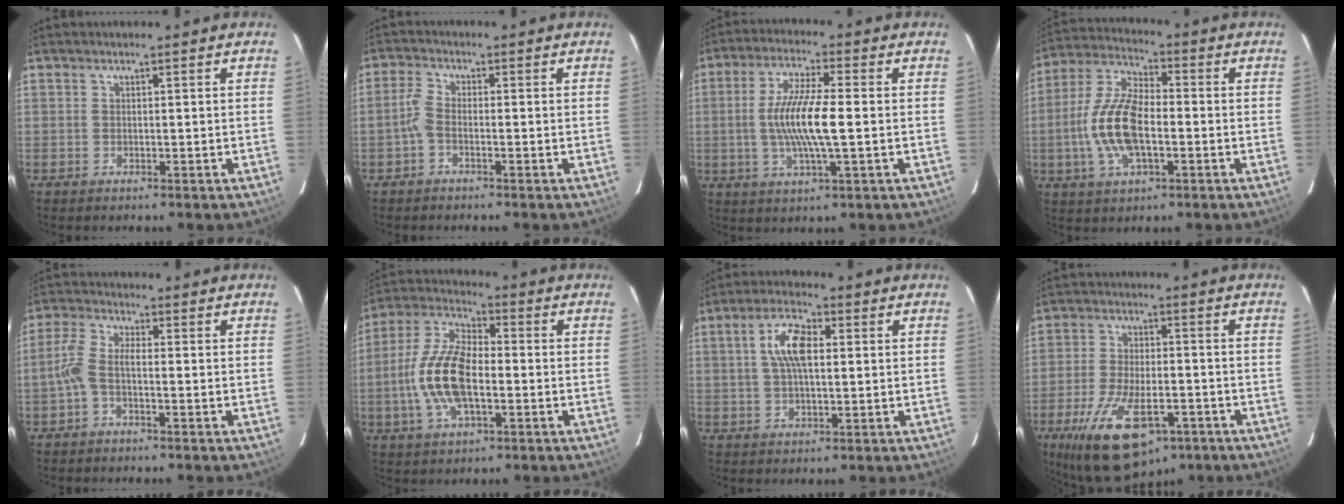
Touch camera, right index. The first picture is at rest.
{"total": 2.6, "force": [-1.3, 1.0, 2.0], "torque": [-0.055, 0.008, -0.029]}
{"total": 10.9, "force": [-0.7, 1.6, 10.8], "torque": [-0.209, -0.001, -0.014]}
{"total": 13.4, "force": [-2.5, 5.7, 11.9], "torque": [-0.253, 0.005, -0.051]}
{"total": 4.3, "force": [-1.4, 1.4, 3.8], "torque": [-0.091, 0.012, -0.032]}
{"total": 13.8, "force": [-2.5, 6.0, 12.2], "torque": [-0.259, 0.006, -0.052]}
{"total": 7.8, "force": [1.6, 3.3, 6.8], "torque": [-0.130, 0.015, 0.029]}
{"total": 17.9, "force": [-9.5, 8.1, 12.9], "torque": [-0.261, -0.030, -0.150]}